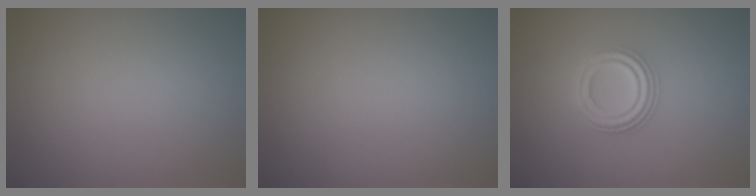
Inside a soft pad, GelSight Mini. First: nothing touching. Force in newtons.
{"total": 0.0}
{"total": 3.7, "press": 3.0, "slide": 2.1}